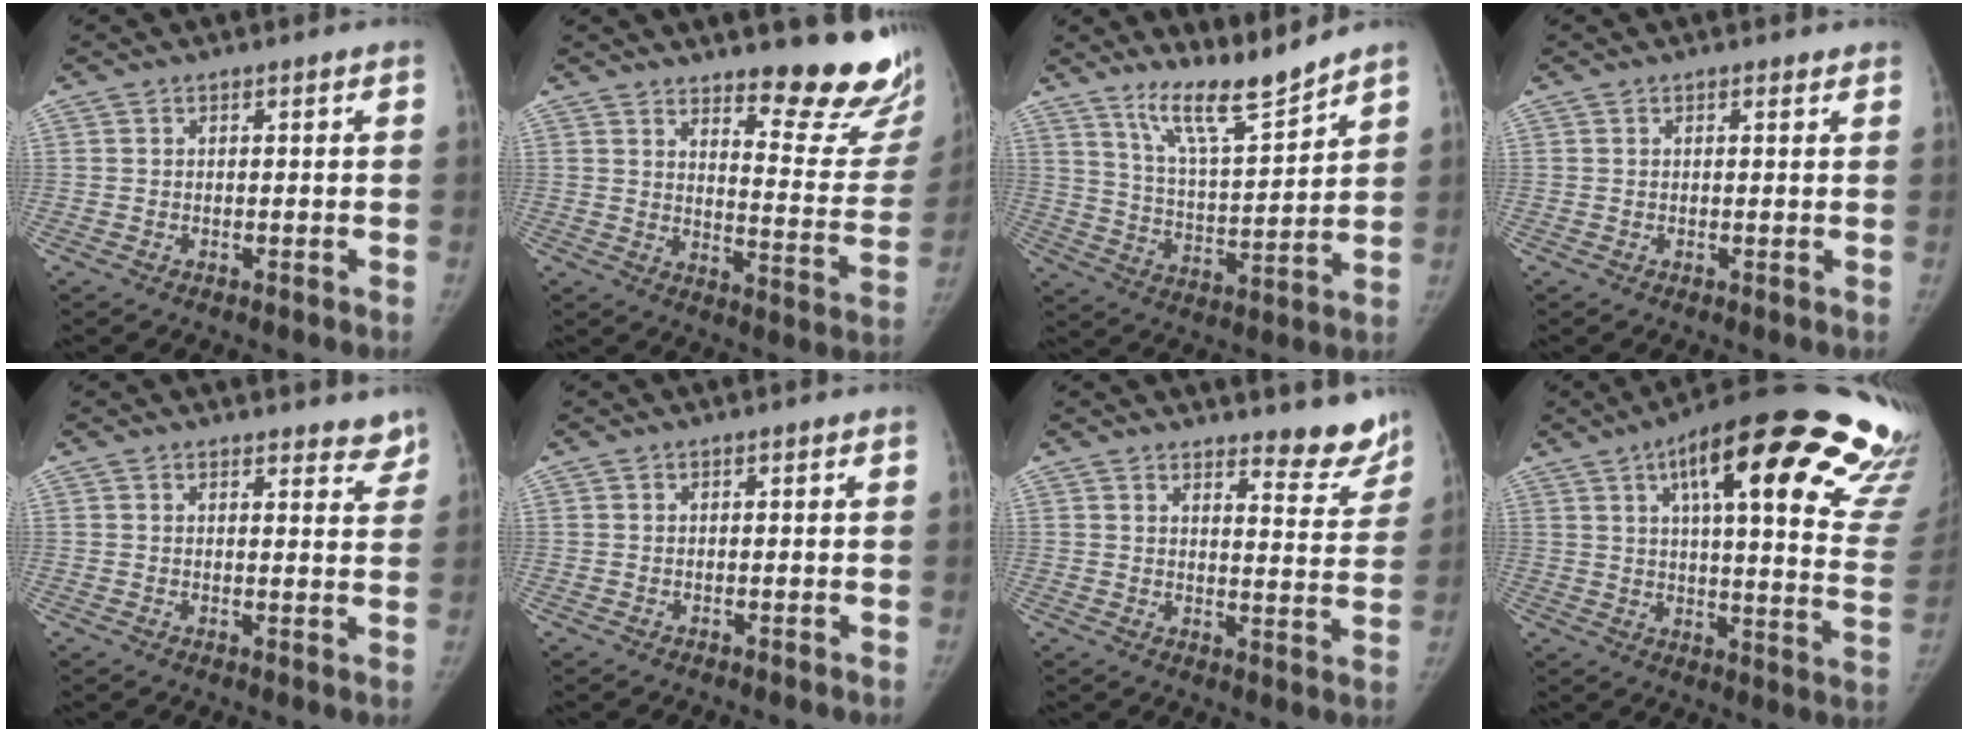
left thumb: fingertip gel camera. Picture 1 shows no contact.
{"total": 19.1, "force": [14.5, 4.9, 11.4], "torque": [-0.104, -0.130, 0.183]}
{"total": 11.0, "force": [9.5, 0.7, 5.4], "torque": [-0.087, -0.075, 0.176]}
{"total": 0.9, "force": [0.6, 0.4, 0.5], "torque": [-0.006, -0.003, 0.006]}
{"total": 5.1, "force": [4.6, 1.7, 1.4], "torque": [0.012, -0.027, 0.046]}
{"total": 0.0}
{"total": 8.6, "force": [7.8, 2.3, 2.9], "torque": [-0.002, -0.068, 0.093]}
{"total": 34.2, "force": [19.6, 8.7, 26.7], "torque": [-0.260, -0.044, 0.258]}